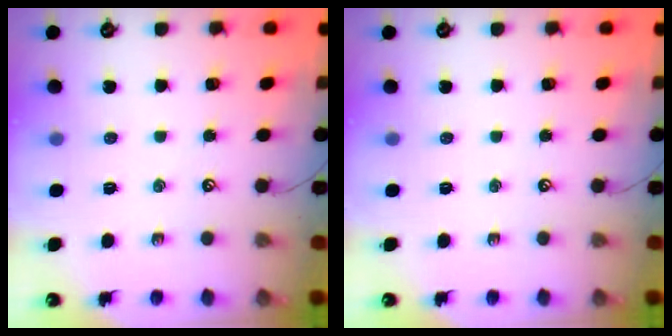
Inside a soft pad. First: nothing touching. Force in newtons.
{"total": 0.0}